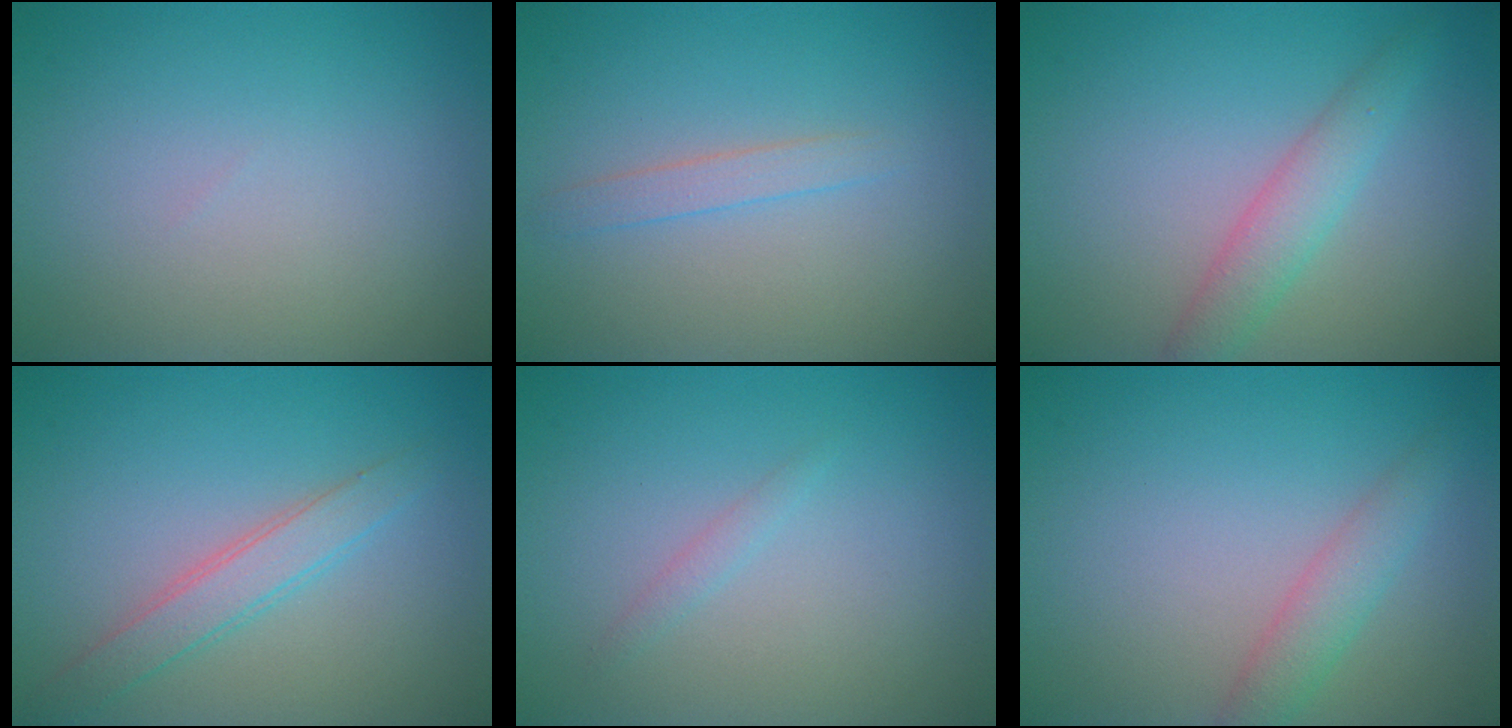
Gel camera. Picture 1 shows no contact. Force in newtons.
{"total": 1.3, "press": 1.3, "slide": 0.1}
{"total": 2.9, "press": 2.9, "slide": 0.1}
{"total": 2.6, "press": 2.6, "slide": 0.1}
{"total": 0.8, "press": 0.8, "slide": 0.1}
{"total": 2.3, "press": 2.3, "slide": 0.0}